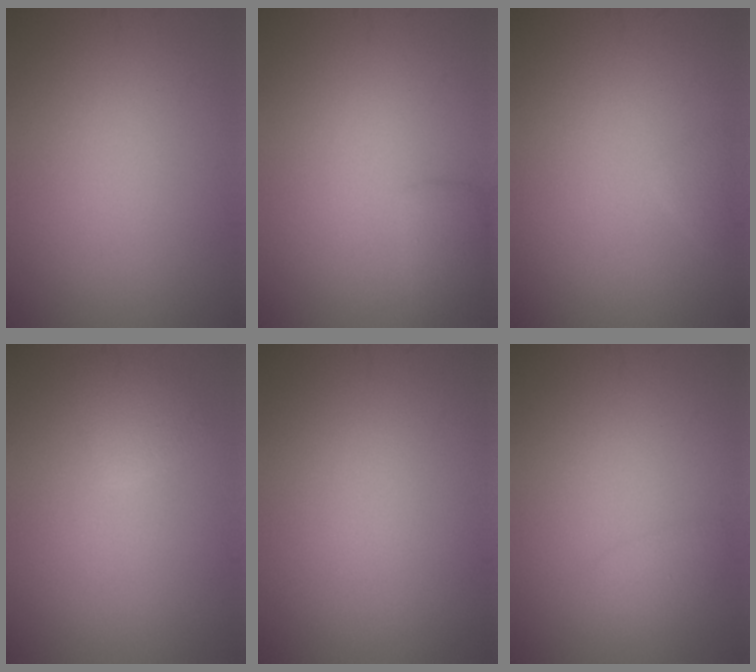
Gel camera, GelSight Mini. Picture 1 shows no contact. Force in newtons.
{"total": 1.6, "press": 1.6, "slide": 0.1}
{"total": 0.9, "press": 0.9, "slide": 0.1}
{"total": 1.7, "press": 1.7, "slide": 0.2}
{"total": 0.0}
{"total": 1.3, "press": 1.3, "slide": 0.0}